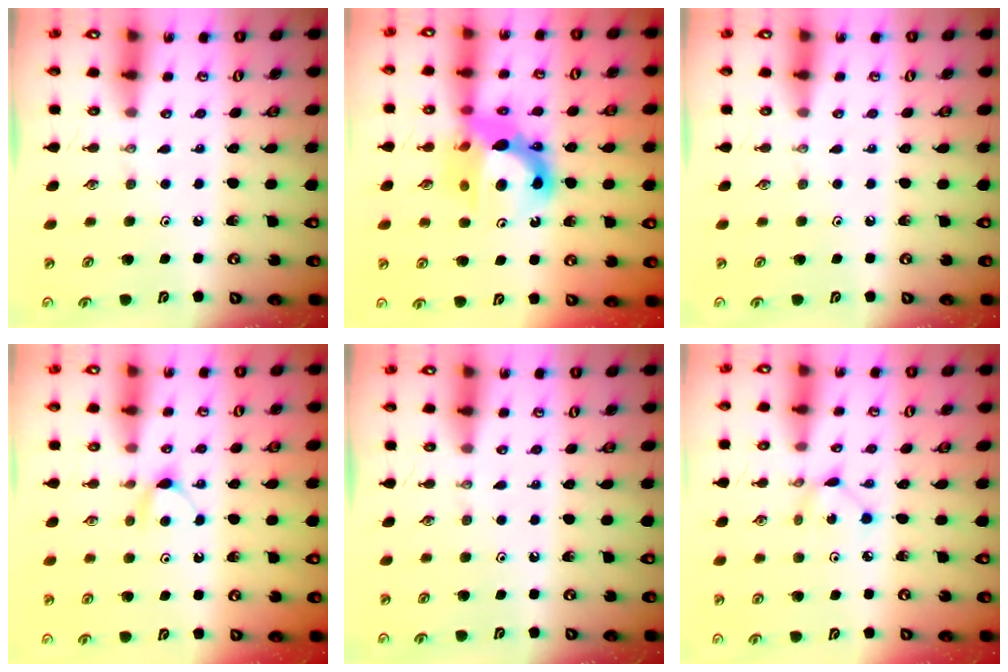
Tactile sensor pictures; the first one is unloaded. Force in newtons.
{"total": 13.3, "press": 13.1, "slide": 2.8}
{"total": 0.0}
{"total": 4.5, "press": 4.5, "slide": 0.5}
{"total": 0.0}
{"total": 1.5, "press": 1.5, "slide": 0.1}